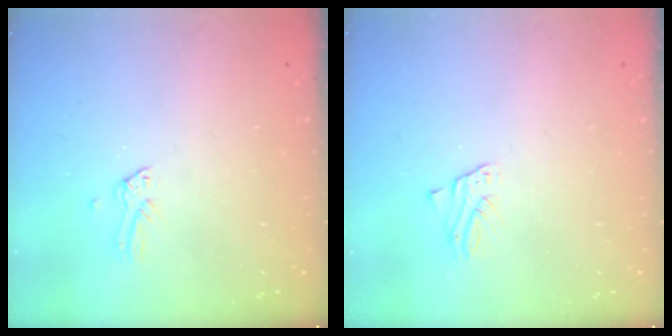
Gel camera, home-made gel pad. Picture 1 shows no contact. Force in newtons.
{"total": 1.6, "press": 1.6, "slide": 0.2}